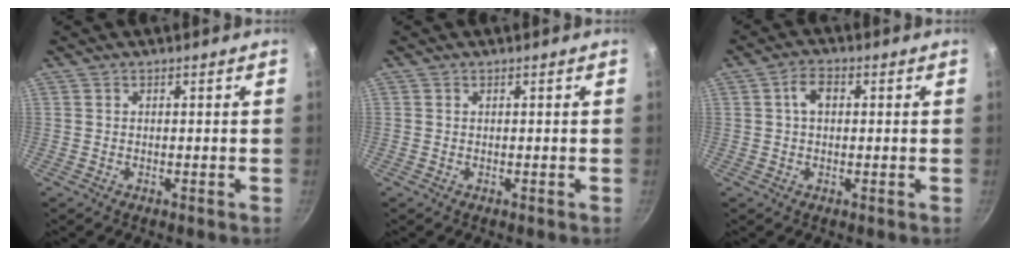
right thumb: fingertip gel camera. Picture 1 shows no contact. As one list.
[{"total": 0.0}, {"total": 4.0, "force": [0.8, 2.6, 2.9], "torque": [-0.042, 0.010, 0.008]}]